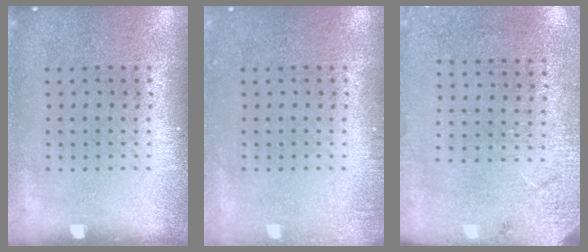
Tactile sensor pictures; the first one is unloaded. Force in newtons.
{"total": 1.1, "press": 1.0, "slide": 0.2}
{"total": 2.6, "press": 2.2, "slide": 1.3}